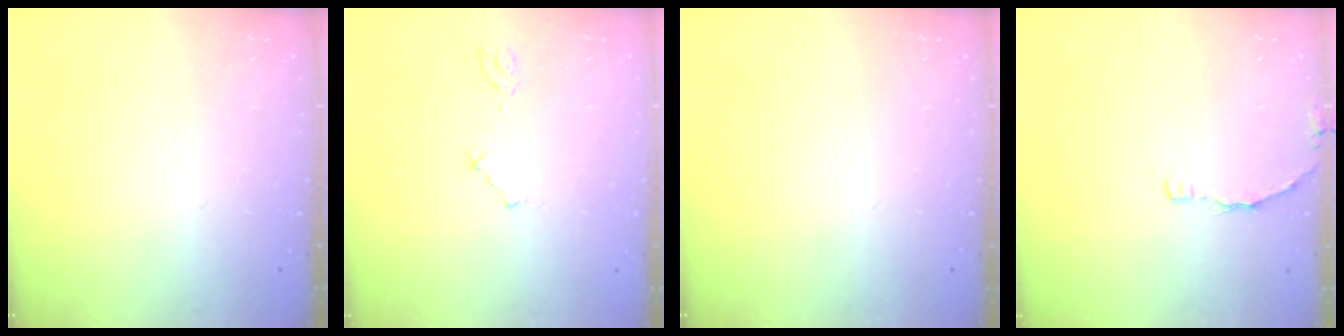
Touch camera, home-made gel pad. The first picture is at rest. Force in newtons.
{"total": 2.1, "press": 1.8, "slide": 1.1}
{"total": 0.0}
{"total": 4.1, "press": 4.1, "slide": 0.6}